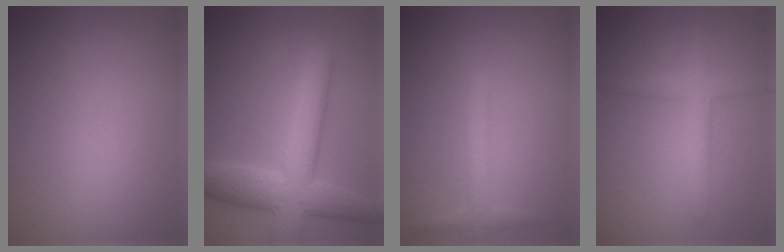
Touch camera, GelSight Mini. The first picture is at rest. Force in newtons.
{"total": 7.7, "press": 7.7, "slide": 0.4}
{"total": 2.0, "press": 2.0, "slide": 0.1}
{"total": 2.9, "press": 2.9, "slide": 0.2}